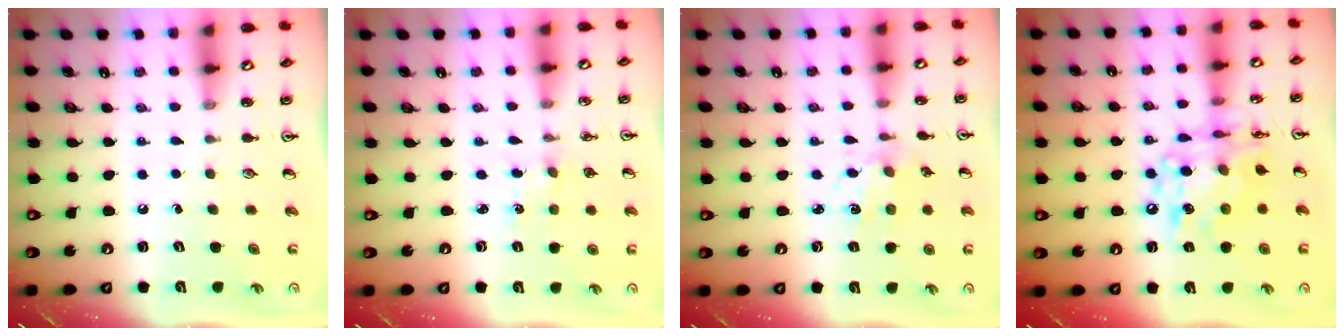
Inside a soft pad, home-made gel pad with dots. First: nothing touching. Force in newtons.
{"total": 0.7, "press": 0.7, "slide": 0.2}
{"total": 2.4, "press": 2.4, "slide": 0.5}
{"total": 13.8, "press": 13.7, "slide": 1.2}